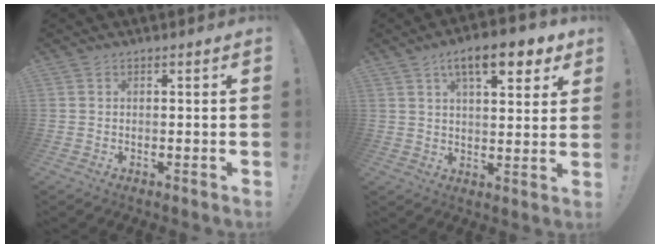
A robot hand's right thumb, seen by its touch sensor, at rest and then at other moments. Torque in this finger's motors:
{"motor_torque": [0.62, 2.97, 0.00, 0.24, 0.05]}